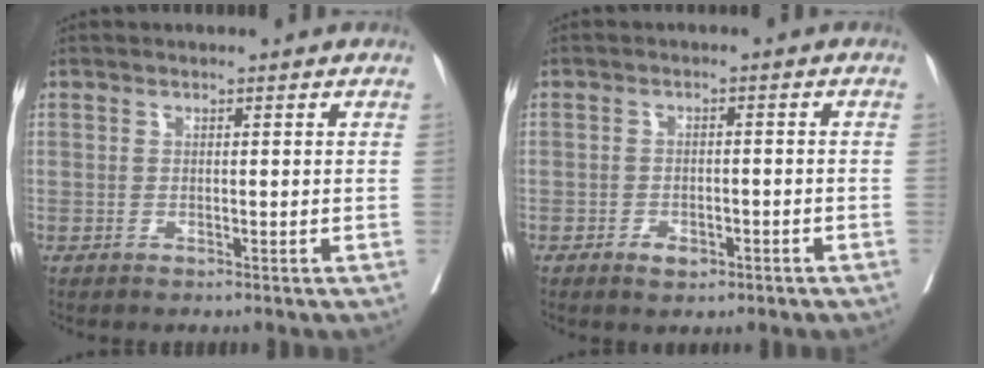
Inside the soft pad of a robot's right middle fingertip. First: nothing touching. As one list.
[{"total": 3.1, "force": [-1.7, 1.9, 1.7], "torque": [-0.025, 0.004, -0.014]}]